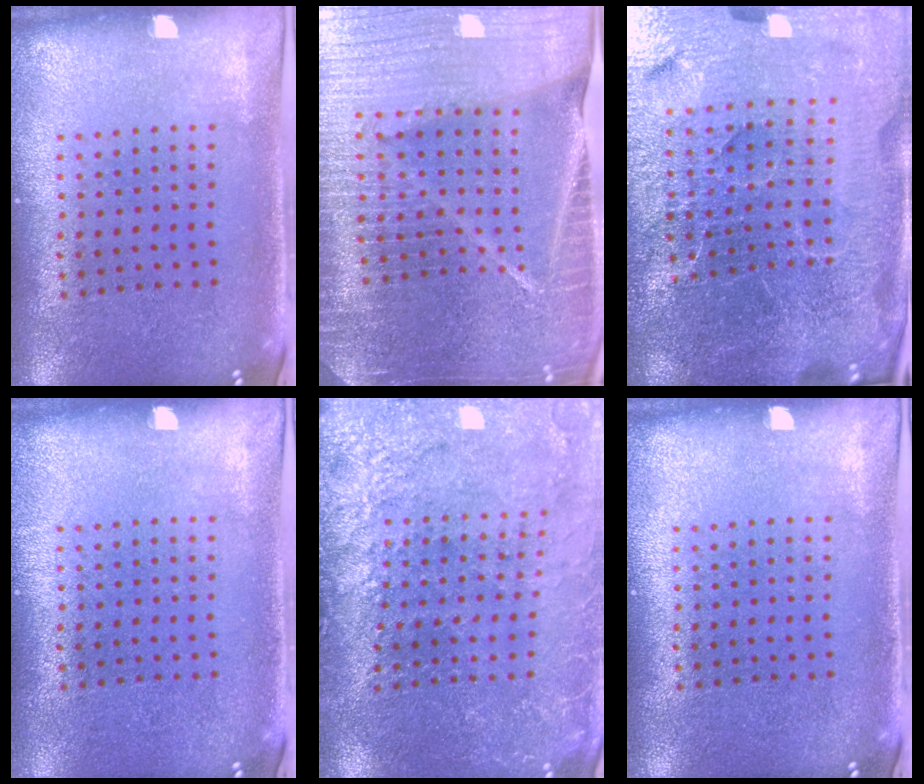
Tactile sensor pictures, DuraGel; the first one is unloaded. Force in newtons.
{"total": 6.1, "press": 5.4, "slide": 2.9}
{"total": 7.1, "press": 6.2, "slide": 3.5}
{"total": 0.0}
{"total": 3.0, "press": 3.0, "slide": 0.5}
{"total": 0.0}